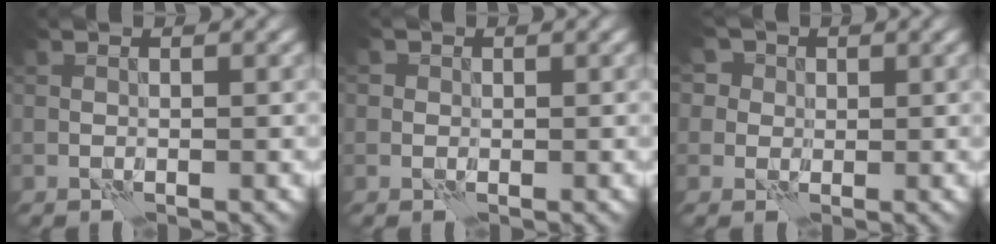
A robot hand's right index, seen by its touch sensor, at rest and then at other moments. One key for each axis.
{"total": 0.8, "fx": 0.2, "fy": 0.8, "fz": 0.1, "tx": 0.003, "ty": -0.001, "tz": -0.004}
{"total": 5.4, "fx": 2.7, "fy": 4.2, "fz": 2.0, "tx": -0.035, "ty": 0.018, "tz": 0.021}